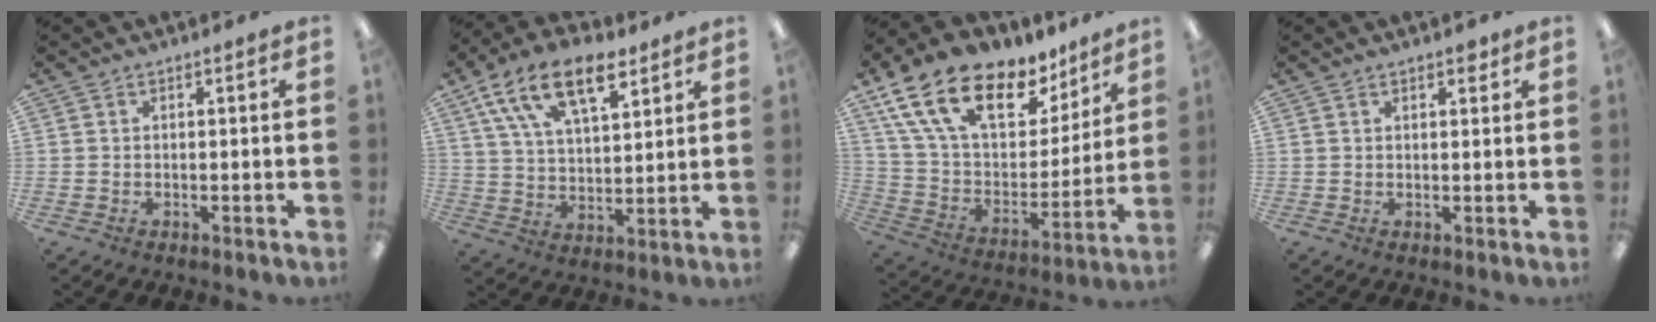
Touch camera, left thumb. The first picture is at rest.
{"total": 16.6, "force": [9.9, 8.2, 10.5], "torque": [-0.178, -0.030, 0.175]}
{"total": 21.6, "force": [13.1, 11.5, 12.7], "torque": [-0.236, -0.065, 0.235]}
{"total": 2.4, "force": [1.6, 1.1, 1.4], "torque": [-0.013, -0.004, 0.024]}